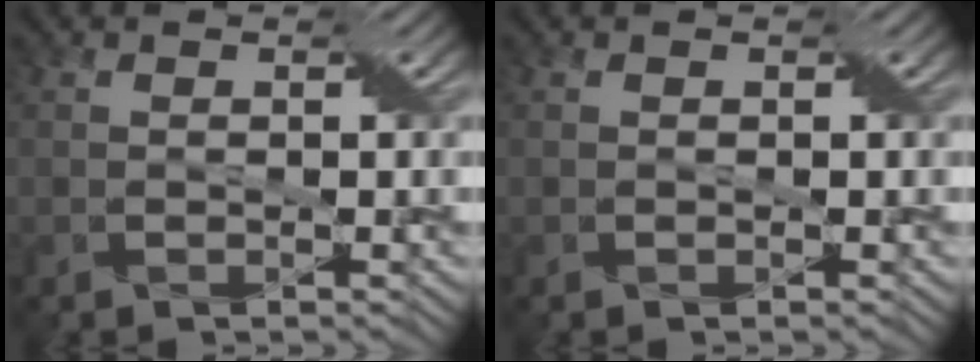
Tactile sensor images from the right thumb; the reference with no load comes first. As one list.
[{"total": 0.0}]